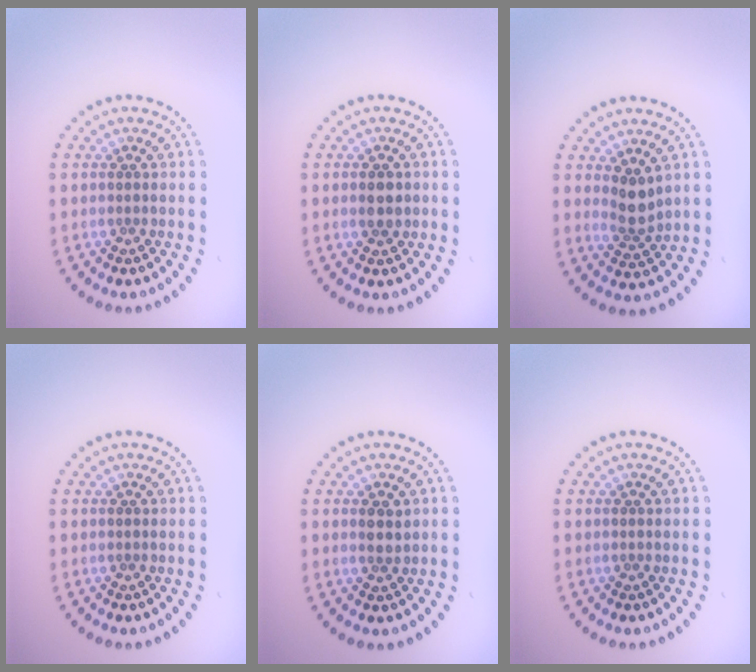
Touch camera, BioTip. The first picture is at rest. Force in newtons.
{"total": 1.9, "press": 1.9, "slide": 0.2}
{"total": 2.4, "press": 1.9, "slide": 1.4}
{"total": 0.0}
{"total": 1.5, "press": 1.5, "slide": 0.5}
{"total": 0.0}